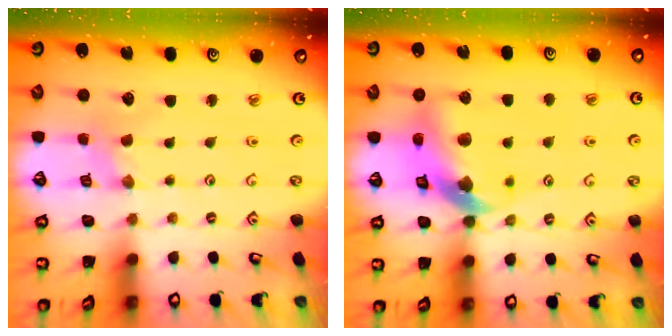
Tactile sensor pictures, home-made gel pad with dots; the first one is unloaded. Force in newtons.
{"total": 13.1, "press": 13.0, "slide": 1.9}